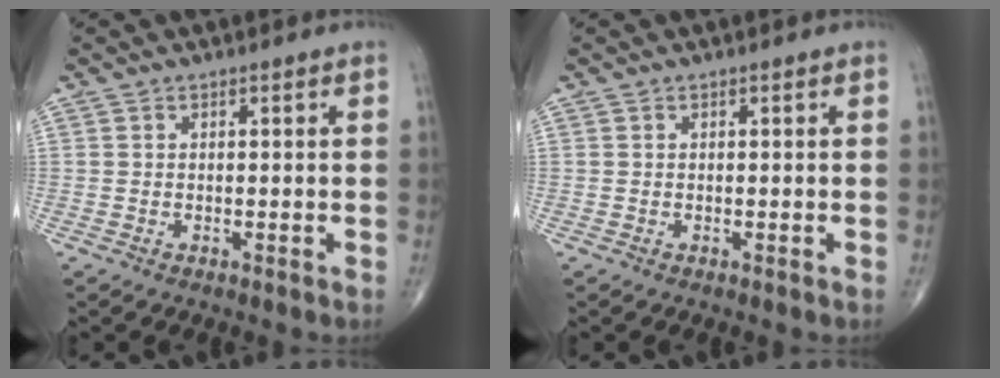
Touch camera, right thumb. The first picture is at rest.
{"total": 0.0}